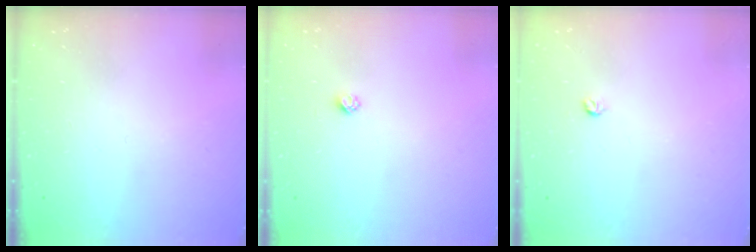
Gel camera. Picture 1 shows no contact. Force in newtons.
{"total": 2.3, "press": 2.3, "slide": 0.2}
{"total": 3.2, "press": 3.2, "slide": 0.4}